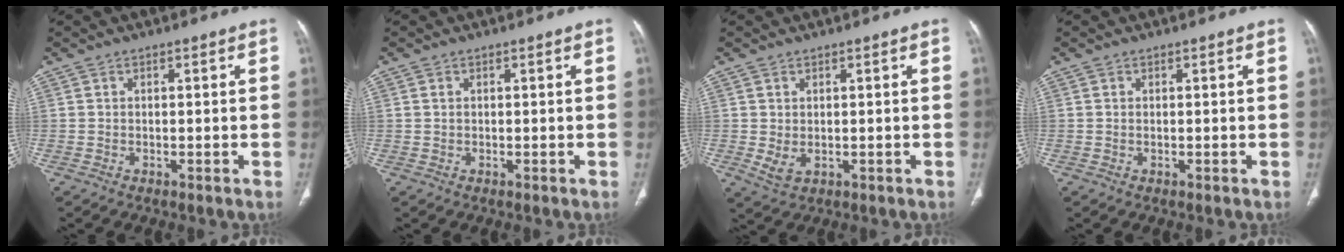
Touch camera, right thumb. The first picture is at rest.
{"total": 0.6, "force": [0.2, 0.4, 0.4], "torque": [-0.008, 0.002, 0.004]}
{"total": 2.7, "force": [-0.1, 1.8, 2.0], "torque": [-0.040, -0.005, 0.010]}
{"total": 0.0}